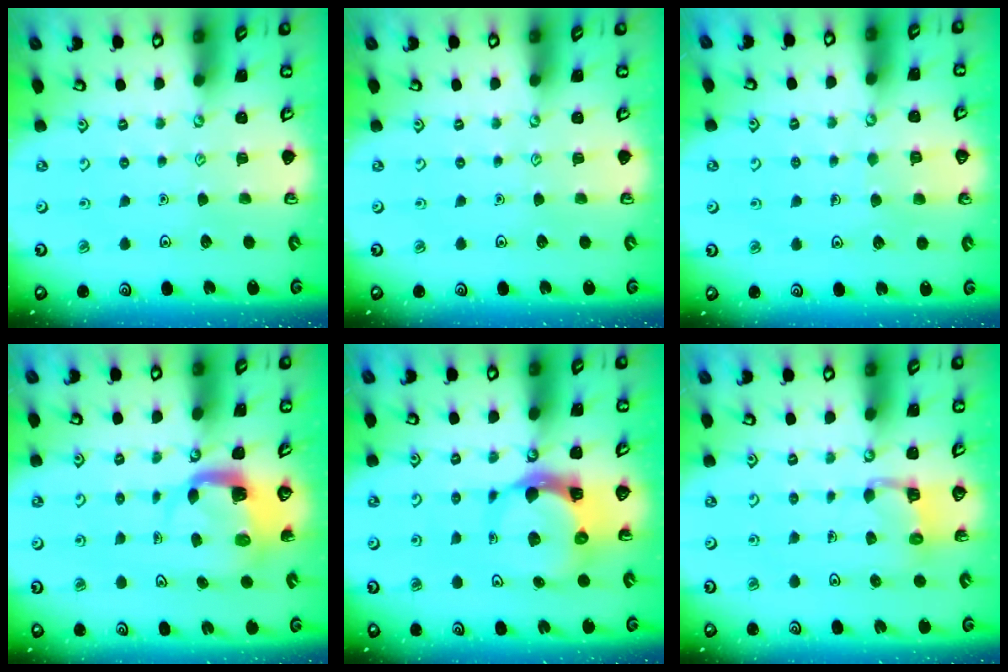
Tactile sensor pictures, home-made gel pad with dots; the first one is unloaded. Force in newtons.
{"total": 0.0}
{"total": 5.3, "press": 5.3, "slide": 0.4}
{"total": 4.0, "press": 3.9, "slide": 0.5}
{"total": 7.4, "press": 7.3, "slide": 1.1}
{"total": 3.8, "press": 3.8, "slide": 0.3}